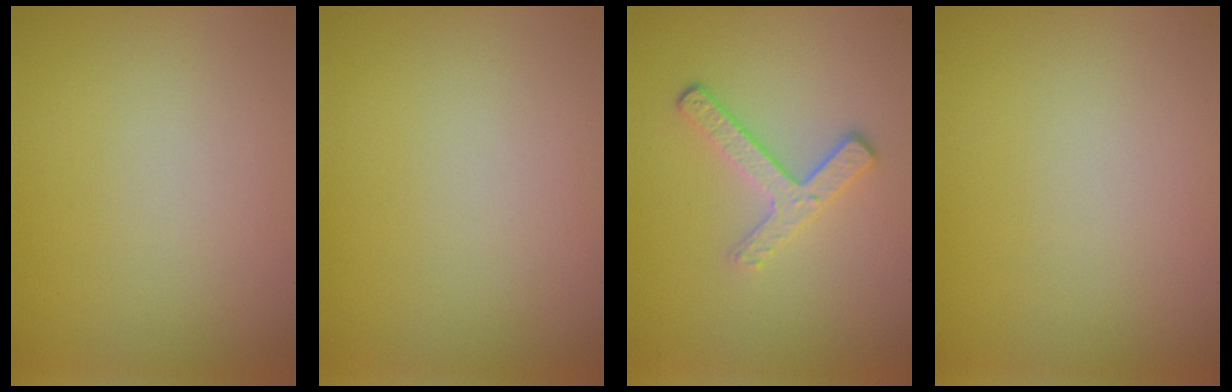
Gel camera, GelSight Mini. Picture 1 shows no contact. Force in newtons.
{"total": 0.0}
{"total": 3.4, "press": 2.5, "slide": 2.3}
{"total": 0.0}